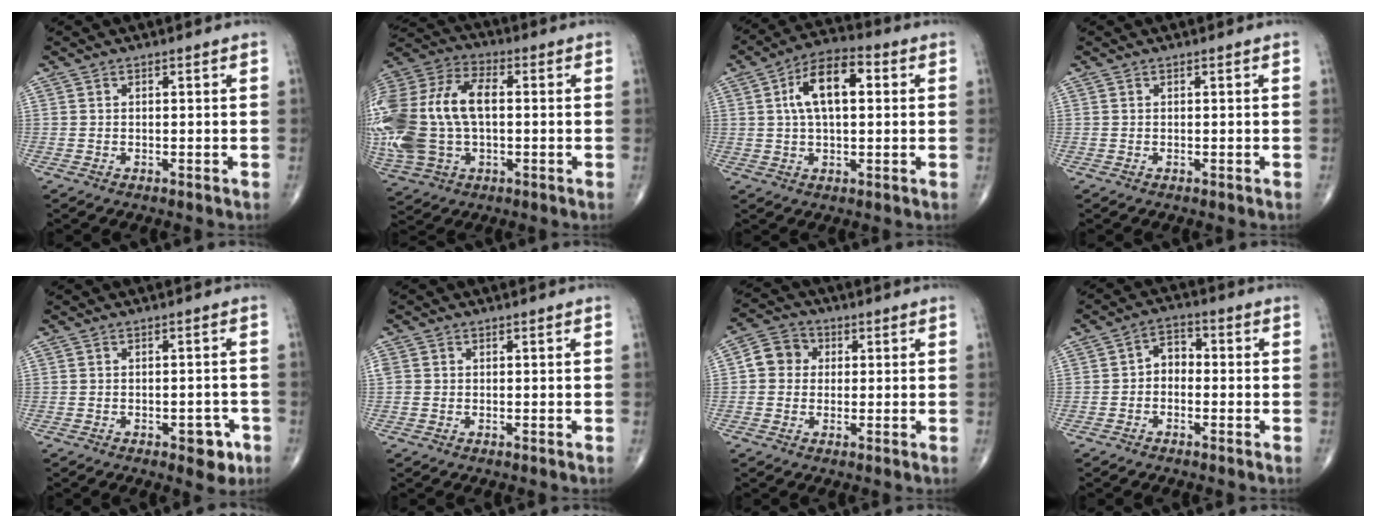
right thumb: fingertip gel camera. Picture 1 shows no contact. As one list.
[{"total": 25.4, "force": [0.5, 15.5, 20.1], "torque": [-0.479, 0.026, 0.018]}, {"total": 11.5, "force": [2.4, 5.7, 9.7], "torque": [-0.166, 0.021, 0.035]}, {"total": 0.0}, {"total": 4.8, "force": [-2.4, 2.4, 3.3], "torque": [-0.022, 0.011, -0.026]}, {"total": 1.6, "force": [0.0, 1.4, 0.7], "torque": [-0.016, 0.005, 0.002]}, {"total": 6.0, "force": [0.6, 5.4, 2.6], "torque": [-0.029, 0.014, -0.003]}, {"total": 4.4, "force": [-0.8, 3.3, 2.8], "torque": [-0.027, 0.021, -0.028]}]